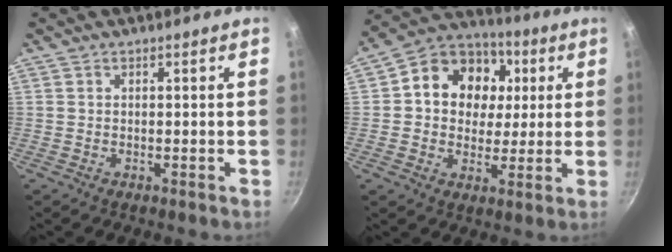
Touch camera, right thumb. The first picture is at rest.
{"total": 15.9, "force": [3.1, 13.1, 8.6], "torque": [-0.114, 0.013, 0.036]}